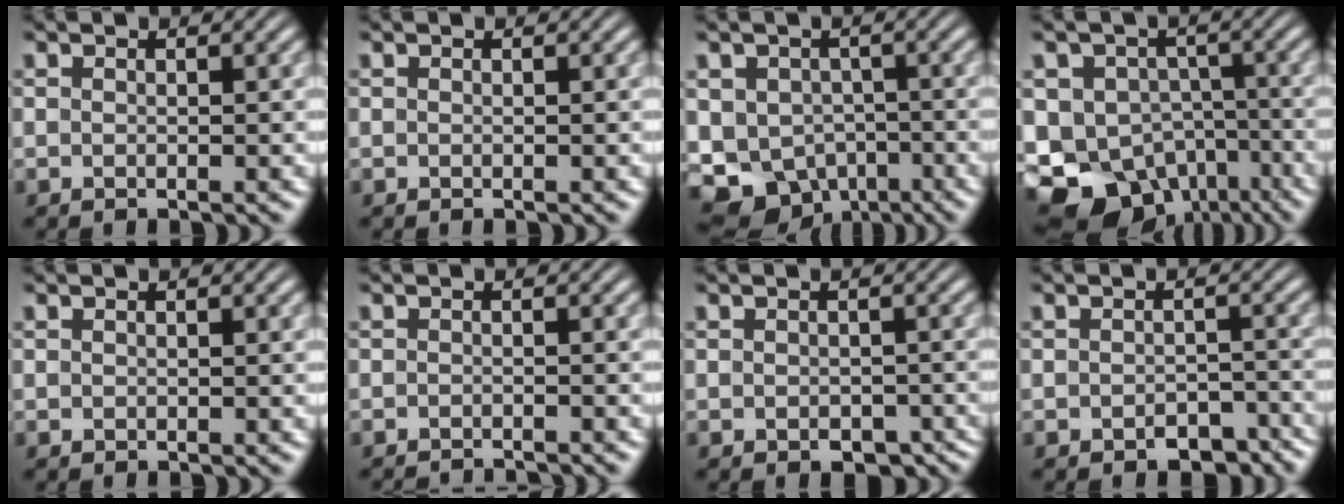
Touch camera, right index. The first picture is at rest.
{"total": 0.0}
{"total": 15.9, "force": [-6.4, 13.7, 4.8], "torque": [-0.128, -0.082, -0.095]}
{"total": 18.3, "force": [-7.3, 15.3, 7.0], "torque": [-0.165, -0.096, -0.103]}
{"total": 0.0}
{"total": 2.5, "force": [-2.5, -0.1, 0.0], "torque": [-0.004, -0.015, -0.035]}
{"total": 2.4, "force": [-2.0, 1.1, 0.8], "torque": [-0.008, -0.012, -0.027]}
{"total": 3.0, "force": [-2.8, 1.1, 0.5], "torque": [-0.002, -0.006, -0.044]}